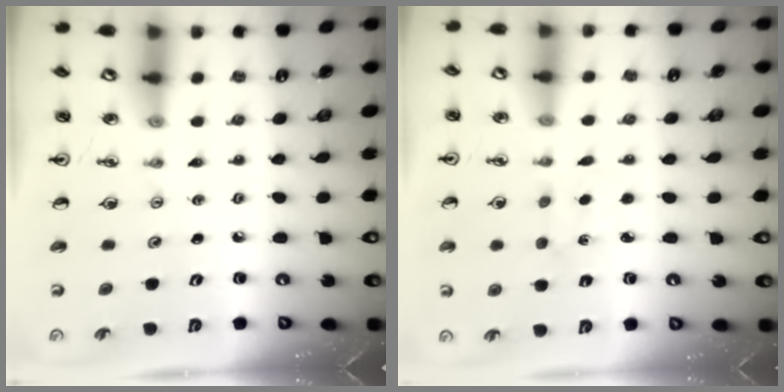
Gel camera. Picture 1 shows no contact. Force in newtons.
{"total": 1.6, "press": 1.6, "slide": 0.3}